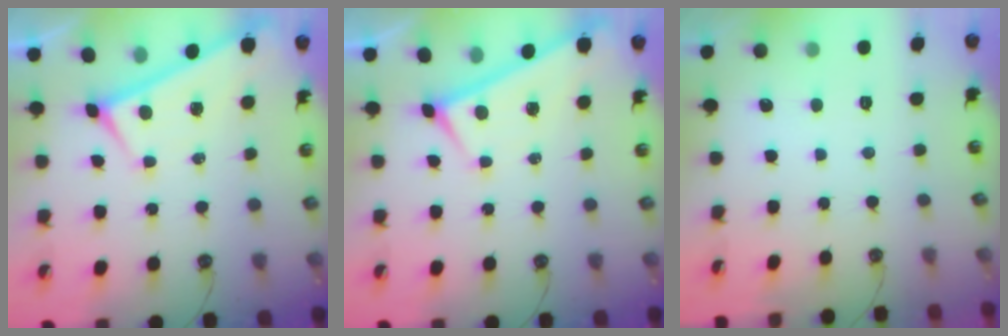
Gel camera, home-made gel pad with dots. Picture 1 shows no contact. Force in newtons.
{"total": 0.0}
{"total": 0.0}